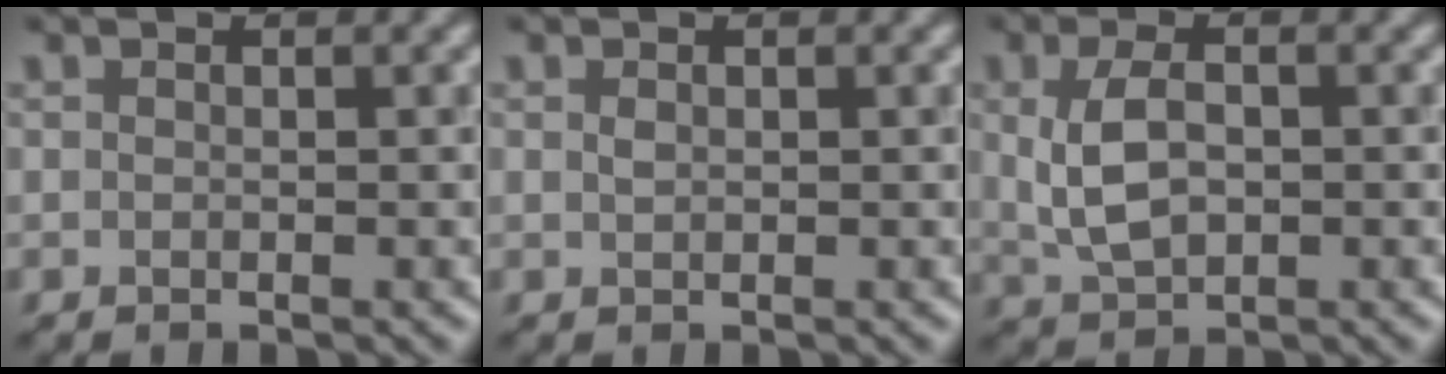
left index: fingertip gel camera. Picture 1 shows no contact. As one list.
[{"total": 0.6, "force": [0.2, 0.4, 0.4], "torque": [-0.010, 0.002, 0.004]}, {"total": 4.2, "force": [0.3, 2.5, 3.4], "torque": [-0.073, 0.002, 0.009]}]